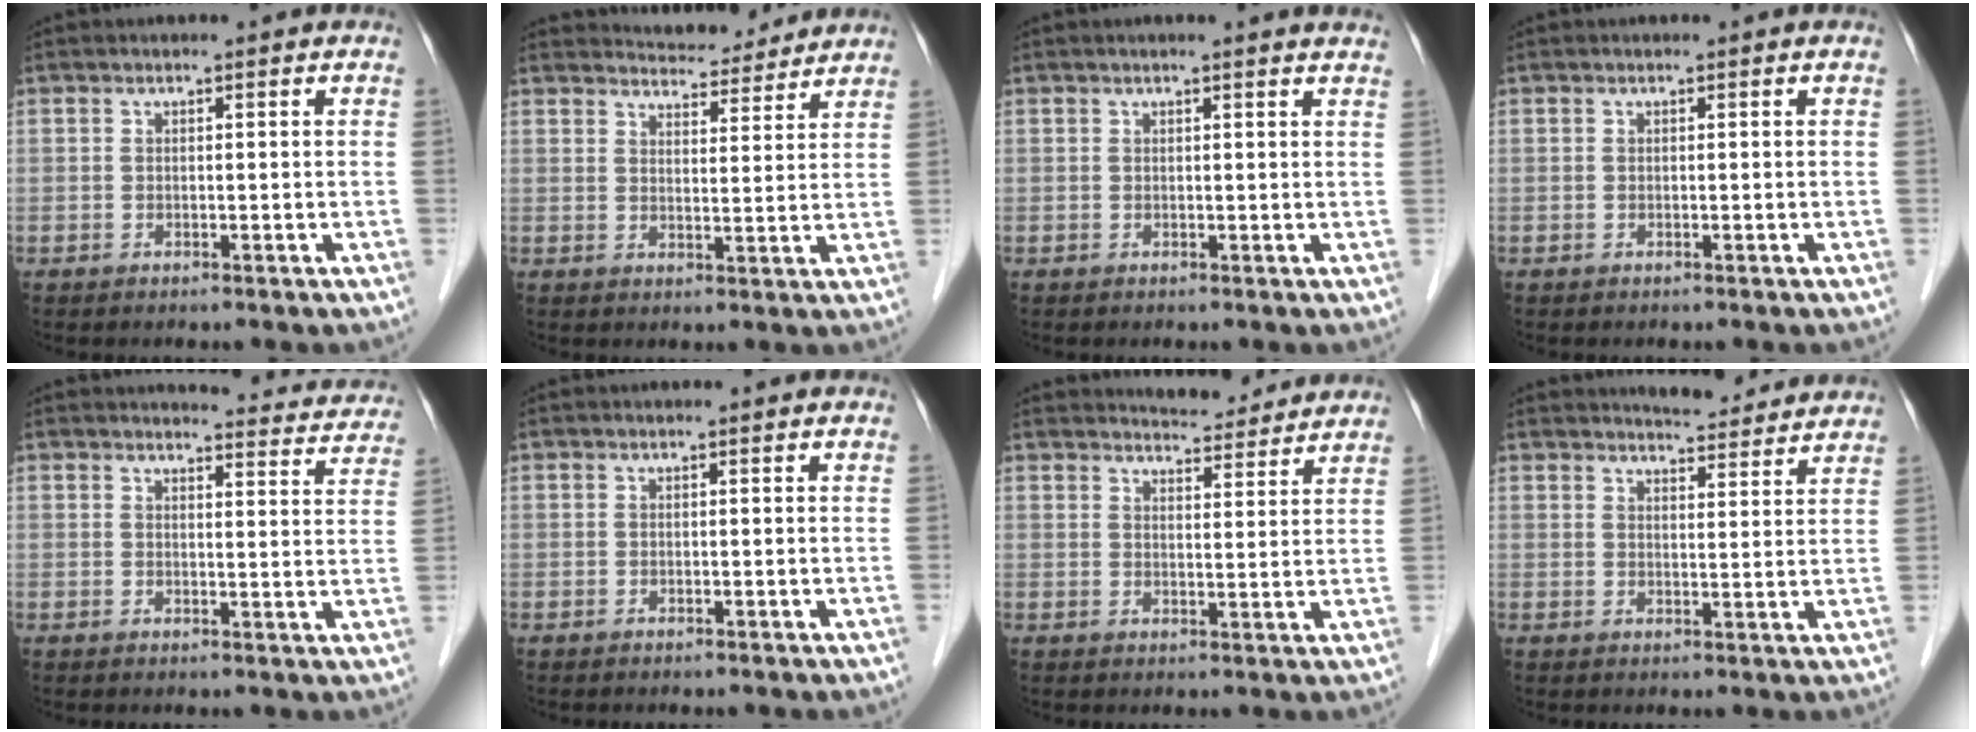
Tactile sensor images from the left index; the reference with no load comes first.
{"total": 7.8, "force": [7.6, 1.5, 1.1], "torque": [-0.016, 0.008, 0.099]}
{"total": 3.4, "force": [3.1, -0.1, 1.3], "torque": [-0.018, 0.005, 0.022]}
{"total": 0.0}
{"total": 11.7, "force": [11.5, 1.8, 1.3], "torque": [0.013, -0.034, 0.105]}
{"total": 0.0}
{"total": 6.6, "force": [6.4, 1.0, 0.9], "torque": [-0.015, 0.007, 0.081]}
{"total": 7.3, "force": [7.0, 1.0, 1.5], "torque": [-0.023, 0.005, 0.084]}